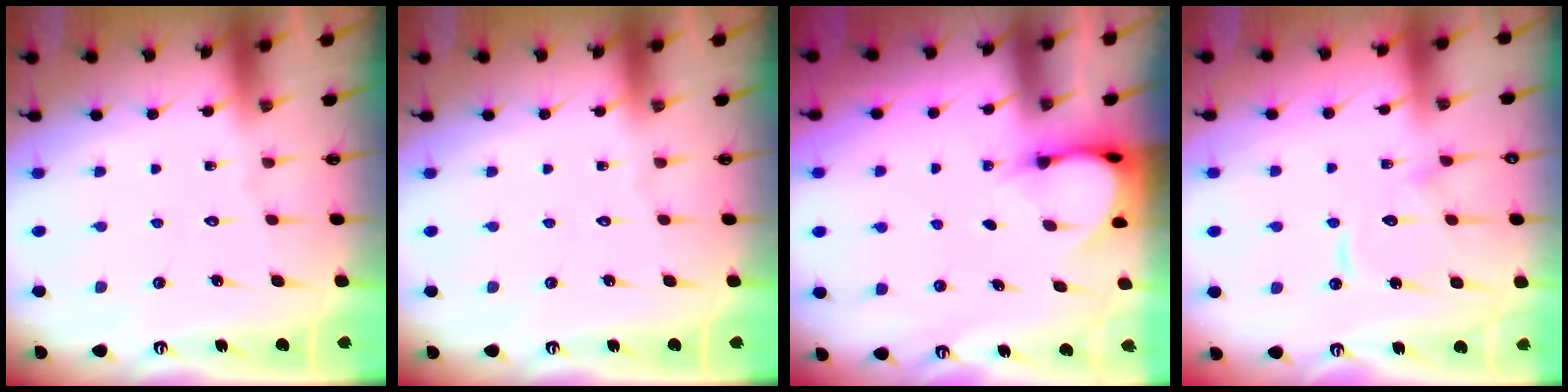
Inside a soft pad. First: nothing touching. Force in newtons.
{"total": 0.0}
{"total": 3.9, "press": 3.9, "slide": 0.3}
{"total": 11.2, "press": 11.1, "slide": 1.1}